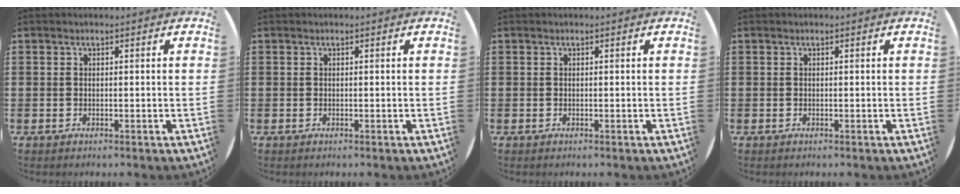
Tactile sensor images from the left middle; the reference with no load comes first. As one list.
[{"total": 0.0}, {"total": 0.0}, {"total": 0.0}]